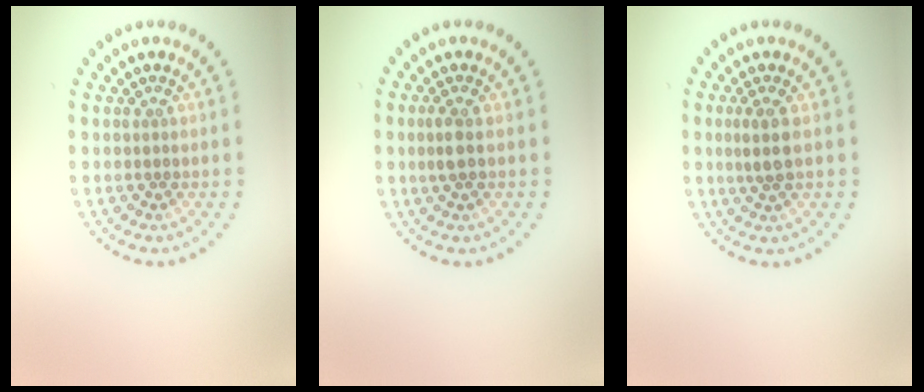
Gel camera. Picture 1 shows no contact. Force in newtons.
{"total": 1.5, "press": 1.4, "slide": 0.5}
{"total": 2.1, "press": 1.8, "slide": 1.0}